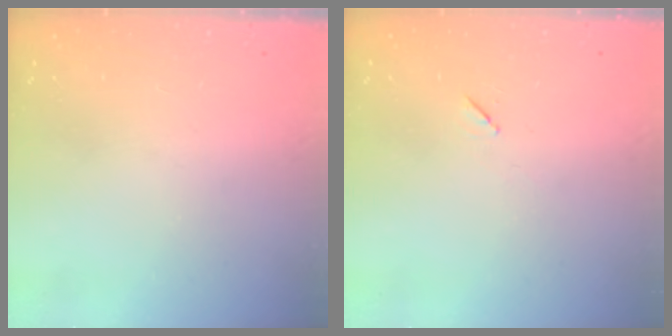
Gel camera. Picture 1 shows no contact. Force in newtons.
{"total": 4.3, "press": 3.9, "slide": 1.8}